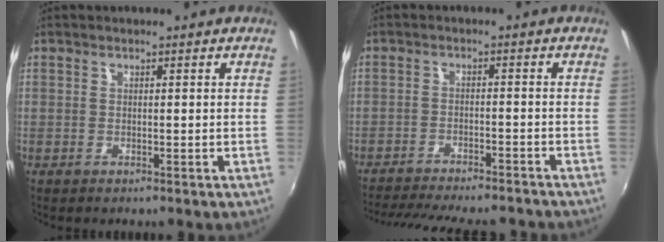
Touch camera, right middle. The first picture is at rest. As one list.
[{"total": 18.0, "force": [-15.8, 3.9, 7.8], "torque": [-0.159, -0.021, -0.218]}]